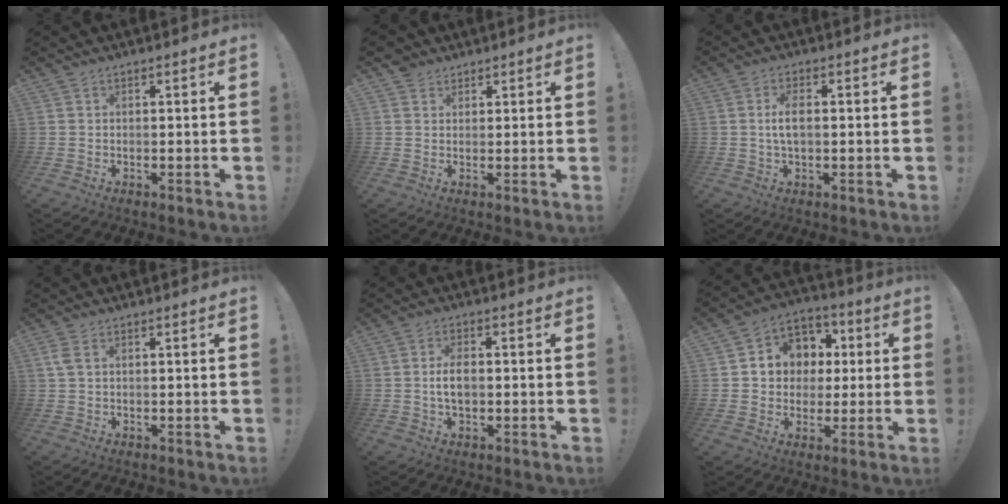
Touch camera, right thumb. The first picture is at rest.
{"total": 2.9, "force": [2.0, 2.1, 0.3], "torque": [-0.007, -0.004, 0.038]}
{"total": 4.9, "force": [0.2, 2.2, 4.4], "torque": [-0.083, 0.003, 0.000]}
{"total": 3.0, "force": [1.1, 1.3, 2.5], "torque": [-0.043, 0.002, 0.020]}
{"total": 5.4, "force": [-0.5, 2.9, 4.5], "torque": [-0.082, 0.002, -0.013]}
{"total": 10.3, "force": [0.9, 9.7, 3.3], "torque": [-0.044, 0.000, 0.026]}